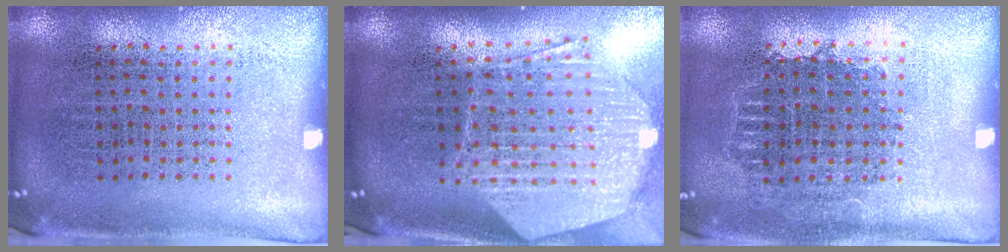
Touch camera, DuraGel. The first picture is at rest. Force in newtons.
{"total": 2.5, "press": 2.1, "slide": 1.4}
{"total": 0.9, "press": 0.8, "slide": 0.2}